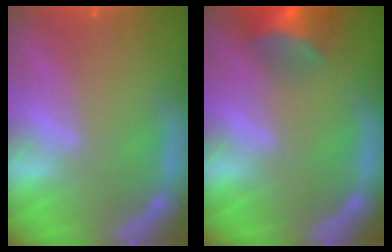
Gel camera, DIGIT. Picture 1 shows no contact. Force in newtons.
{"total": 6.5}